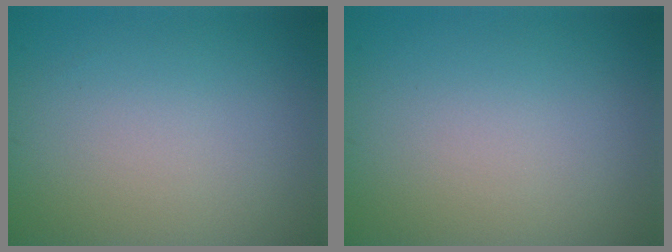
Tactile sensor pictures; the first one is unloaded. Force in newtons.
{"total": 0.0}